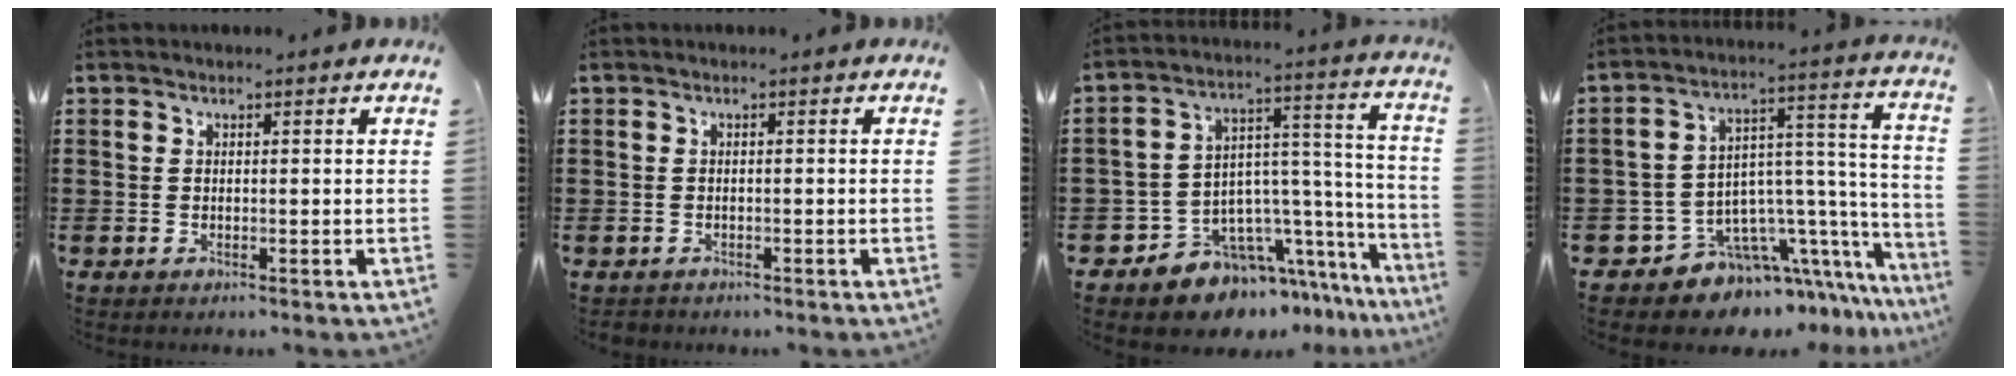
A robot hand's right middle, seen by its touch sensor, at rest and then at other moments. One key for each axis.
{"total": 0.7, "fx": -0.6, "fy": 0.2, "fz": 0.0, "tx": -0.001, "ty": 0.001, "tz": -0.015}
{"total": 8.2, "fx": -6.5, "fy": 4.7, "fz": 1.7, "tx": -0.042, "ty": 0.001, "tz": -0.118}
{"total": 8.4, "fx": -5.9, "fy": 5.5, "fz": 2.5, "tx": -0.060, "ty": -0.007, "tz": -0.102}